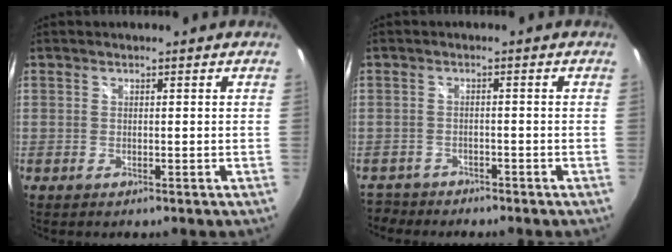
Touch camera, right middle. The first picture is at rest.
{"total": 5.1, "force": [-4.4, 2.5, 0.5], "torque": [-0.030, -0.007, -0.078]}